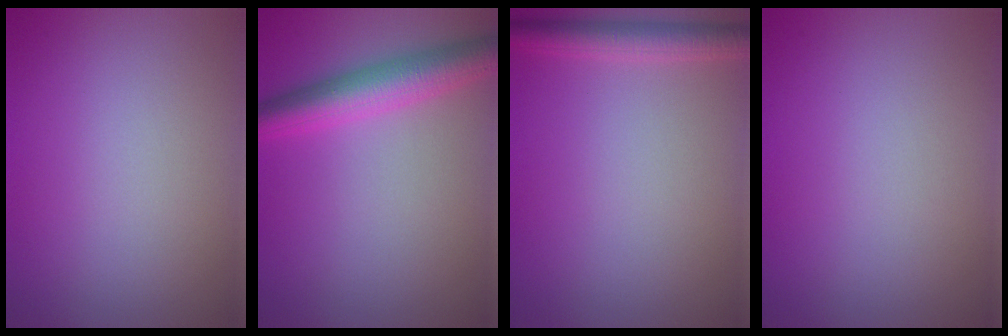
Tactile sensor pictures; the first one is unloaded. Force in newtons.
{"total": 5.0, "press": 5.0, "slide": 0.1}
{"total": 3.0, "press": 3.0, "slide": 0.1}
{"total": 0.0}